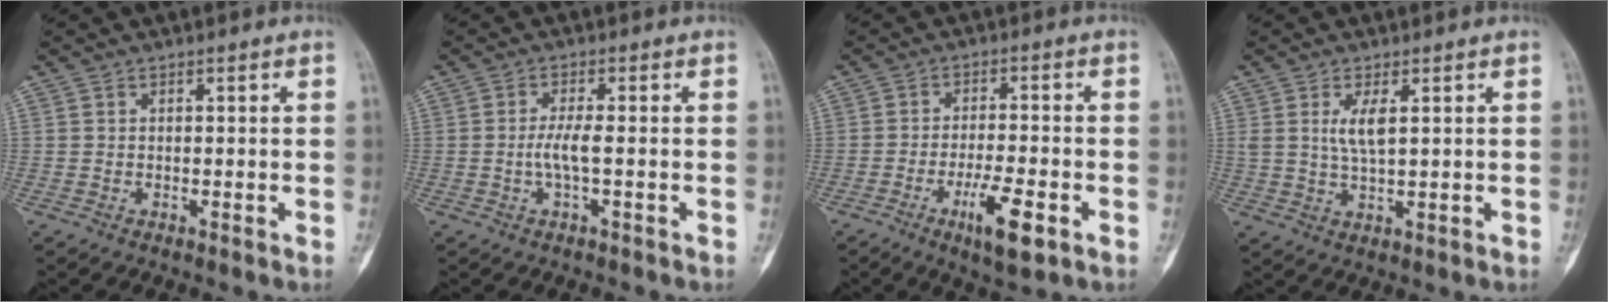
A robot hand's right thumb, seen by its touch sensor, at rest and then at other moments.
{"total": 3.3, "force": [-0.6, 0.3, 3.2], "torque": [-0.077, 0.000, -0.015]}
{"total": 8.3, "force": [-3.7, 2.2, 7.1], "torque": [-0.122, 0.008, -0.058]}
{"total": 4.4, "force": [1.4, 1.2, 4.0], "torque": [-0.083, -0.012, 0.034]}